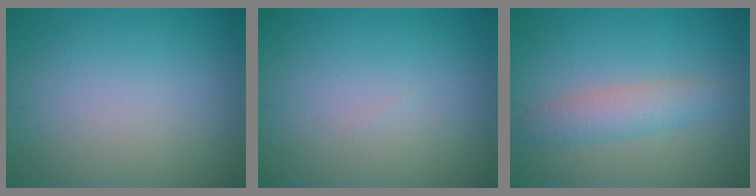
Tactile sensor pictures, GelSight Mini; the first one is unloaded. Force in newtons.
{"total": 0.0}
{"total": 3.0, "press": 3.0, "slide": 0.1}